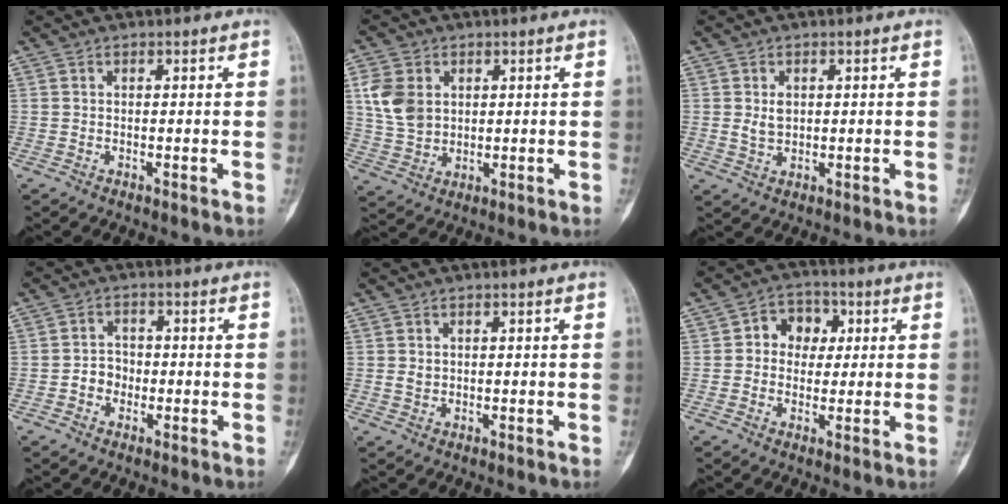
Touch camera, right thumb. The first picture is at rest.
{"total": 8.4, "force": [2.3, 6.3, 5.0], "torque": [-0.086, -0.006, 0.050]}
{"total": 3.0, "force": [0.5, 2.1, 2.0], "torque": [-0.026, -0.004, 0.013]}
{"total": 3.7, "force": [-1.1, 3.1, 1.5], "torque": [-0.006, 0.012, -0.026]}
{"total": 1.3, "force": [0.2, 1.1, 0.7], "torque": [-0.009, 0.000, 0.007]}
{"total": 7.4, "force": [1.3, 6.0, 4.1], "torque": [-0.020, 0.009, 0.013]}